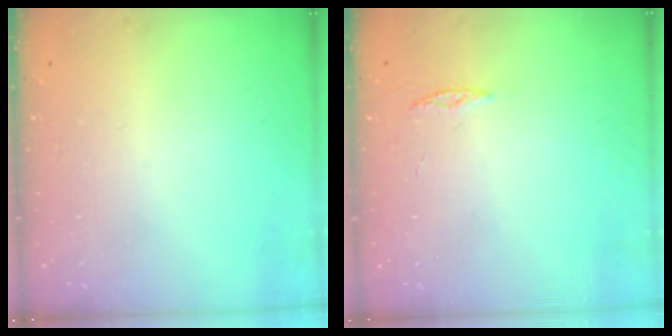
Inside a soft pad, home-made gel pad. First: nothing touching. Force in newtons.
{"total": 2.0, "press": 2.0, "slide": 0.2}